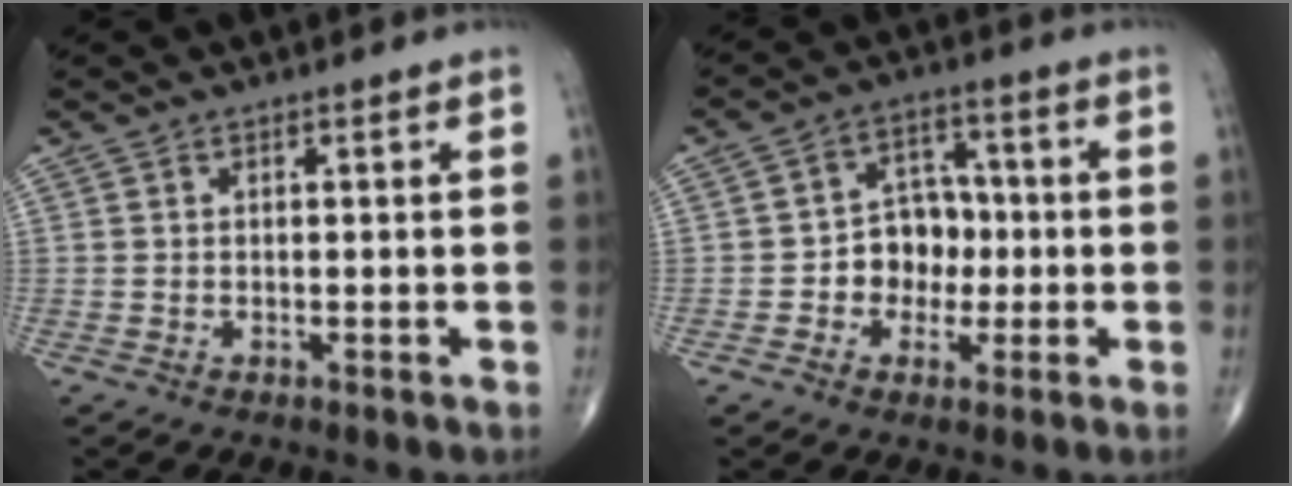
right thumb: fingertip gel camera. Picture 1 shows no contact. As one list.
[{"total": 8.1, "force": [-1.3, 6.6, 4.5], "torque": [-0.024, 0.030, -0.030]}]